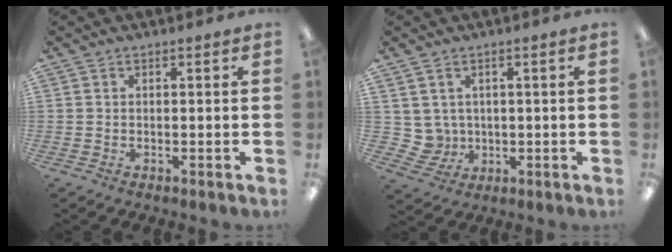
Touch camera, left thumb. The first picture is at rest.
{"total": 4.7, "force": [1.9, 4.2, 0.6], "torque": [-0.027, -0.004, 0.037]}